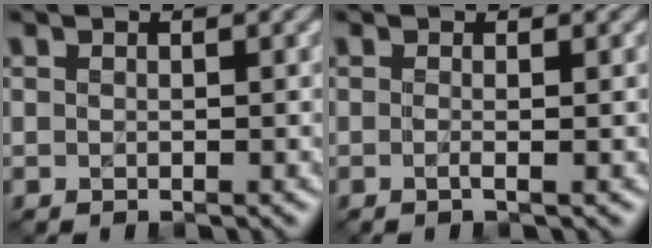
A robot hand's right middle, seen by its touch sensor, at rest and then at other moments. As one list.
[{"total": 1.0, "force": [-0.2, 0.2, 1.0], "torque": [-0.013, -0.003, -0.010]}]